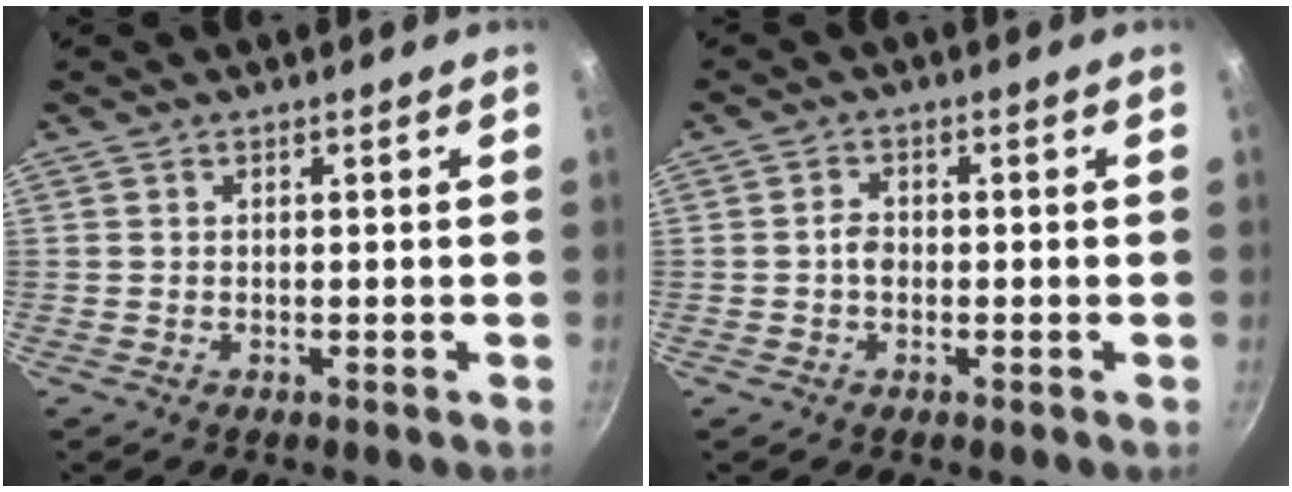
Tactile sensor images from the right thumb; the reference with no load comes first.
{"total": 2.4, "force": [-0.4, 1.8, 1.5], "torque": [-0.021, 0.010, -0.008]}